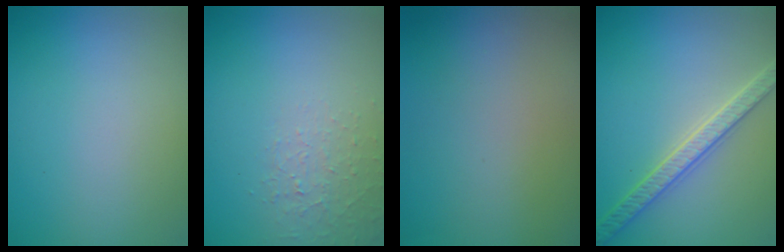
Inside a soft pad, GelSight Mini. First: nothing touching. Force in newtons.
{"total": 1.3, "press": 0.4, "slide": 1.2}
{"total": 0.0}
{"total": 3.6, "press": 3.5, "slide": 0.7}